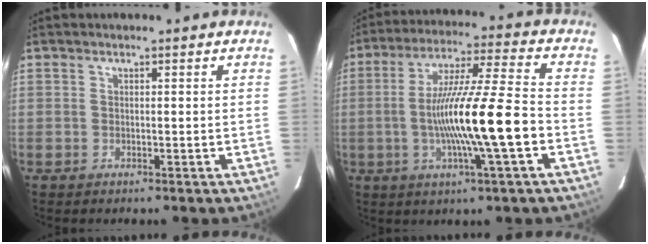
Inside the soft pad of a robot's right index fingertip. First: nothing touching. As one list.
[{"total": 15.0, "force": [-3.2, -0.3, 14.7], "torque": [-0.263, -0.002, -0.061]}]